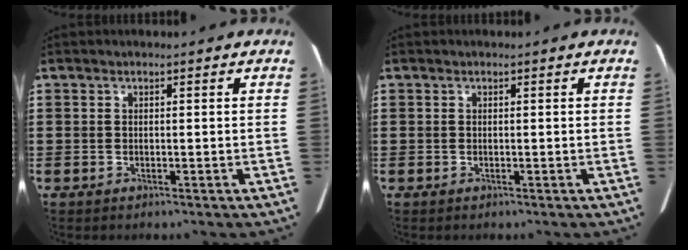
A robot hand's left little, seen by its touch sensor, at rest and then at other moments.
{"total": 0.0}